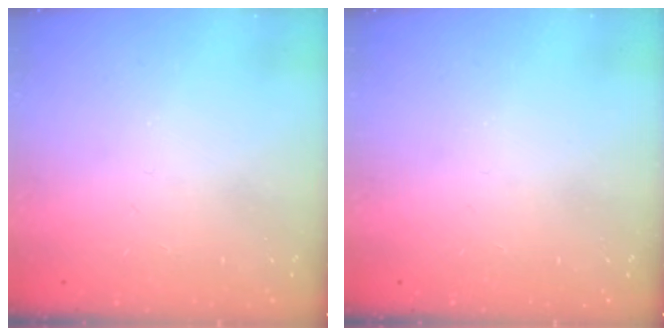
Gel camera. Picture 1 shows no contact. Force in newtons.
{"total": 0.0}